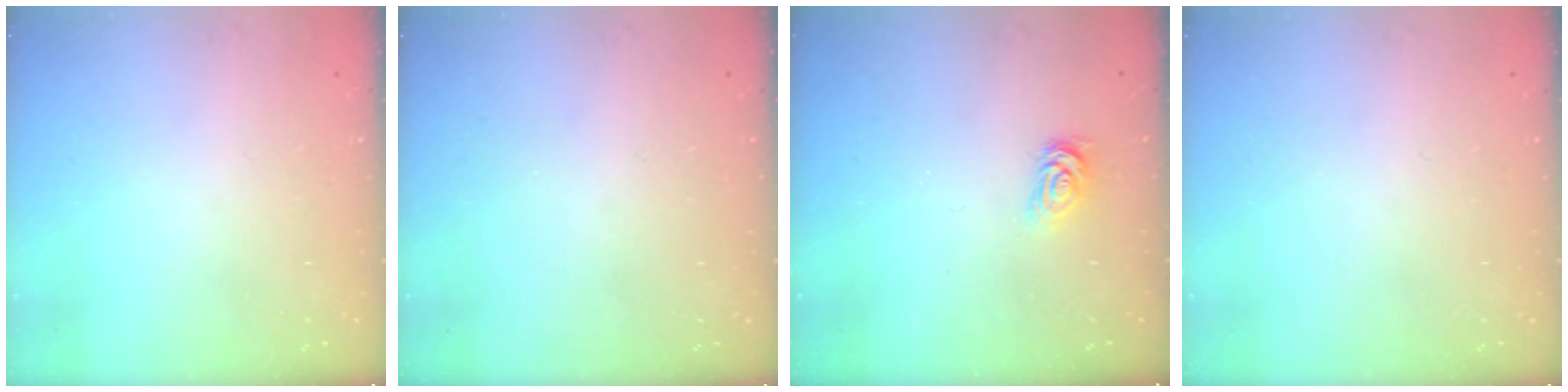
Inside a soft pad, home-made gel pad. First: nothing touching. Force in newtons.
{"total": 0.0}
{"total": 2.6, "press": 2.6, "slide": 0.4}
{"total": 0.0}